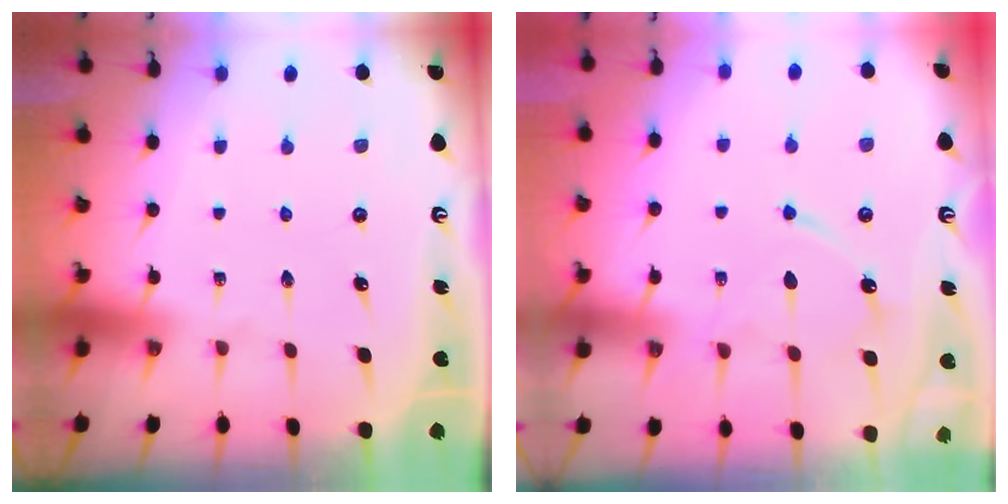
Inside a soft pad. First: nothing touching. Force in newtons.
{"total": 10.9, "press": 10.9, "slide": 1.0}